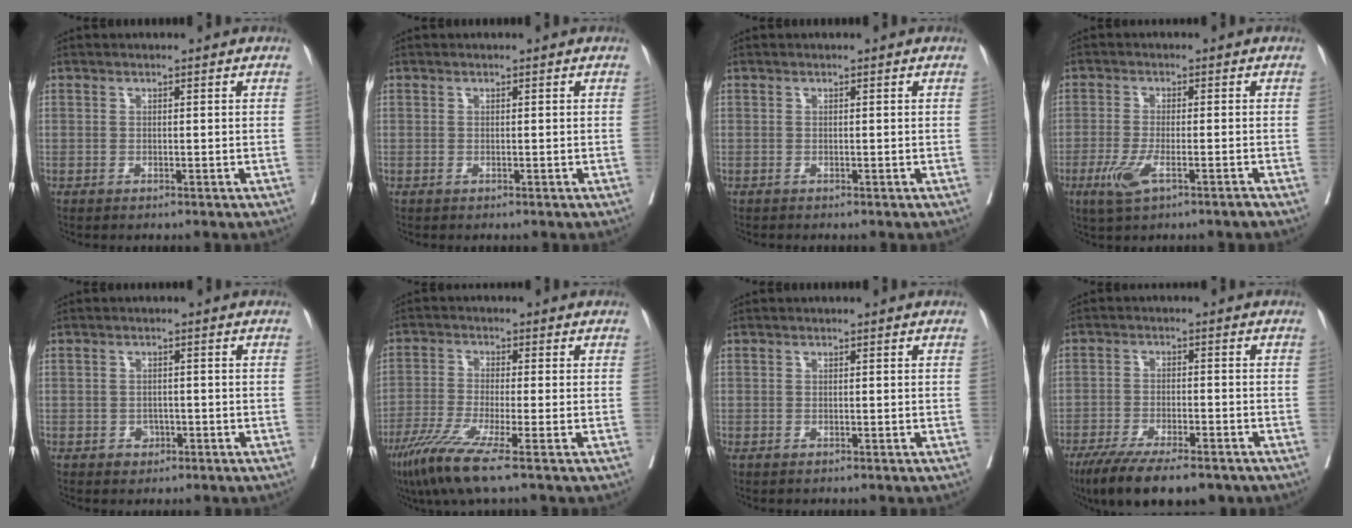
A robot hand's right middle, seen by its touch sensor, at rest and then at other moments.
{"total": 0.0}
{"total": 0.0}
{"total": 5.0, "force": [-2.7, 0.5, 4.2], "torque": [-0.087, -0.013, -0.053]}
{"total": 1.8, "force": [-0.8, 1.4, 0.7], "torque": [-0.004, 0.005, -0.007]}
{"total": 8.2, "force": [-5.1, -0.6, 6.4], "torque": [-0.125, -0.027, -0.099]}
{"total": 0.0}
{"total": 14.0, "force": [-10.5, 3.7, 8.5], "torque": [-0.138, -0.024, -0.165]}